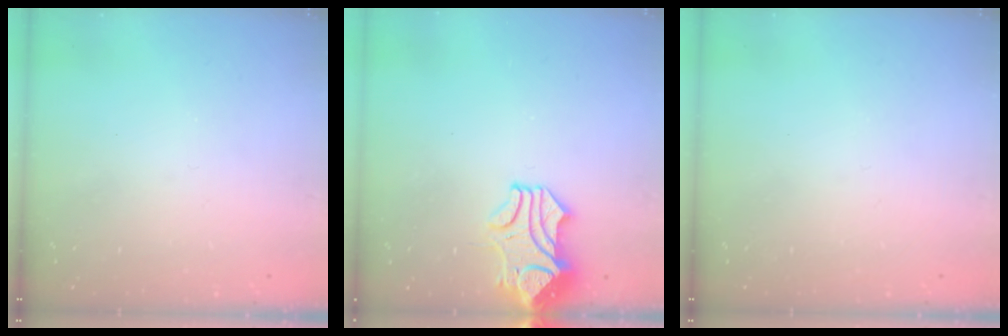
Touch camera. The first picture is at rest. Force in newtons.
{"total": 1.6, "press": 1.3, "slide": 0.9}
{"total": 0.0}